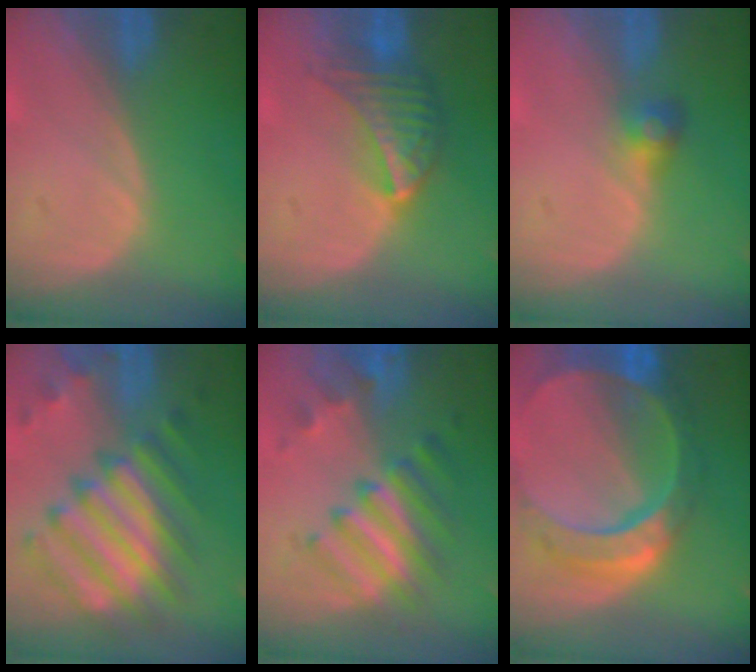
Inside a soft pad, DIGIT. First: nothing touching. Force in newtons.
{"total": 7.0, "press": 6.2, "slide": 3.3}
{"total": 2.7, "press": 2.6, "slide": 0.8}
{"total": 10.9, "press": 10.4, "slide": 3.4}
{"total": 7.8, "press": 7.7, "slide": 0.9}
{"total": 11.0, "press": 9.4, "slide": 5.8}